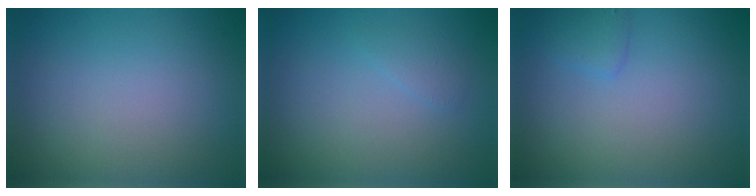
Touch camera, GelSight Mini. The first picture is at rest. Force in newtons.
{"total": 0.9, "press": 0.9, "slide": 0.1}
{"total": 1.2, "press": 1.2, "slide": 0.1}